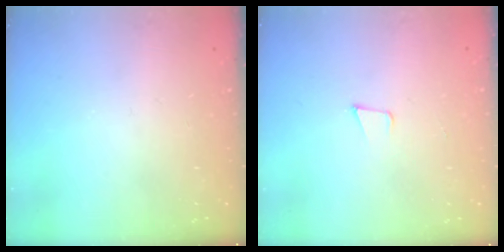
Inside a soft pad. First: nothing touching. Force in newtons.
{"total": 3.6, "press": 2.4, "slide": 2.6}